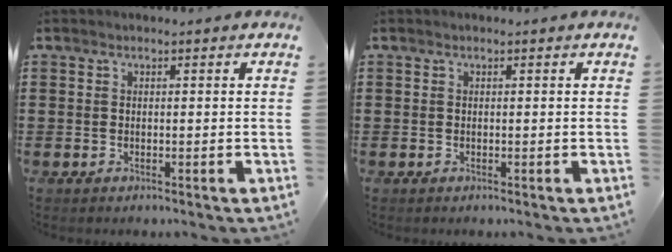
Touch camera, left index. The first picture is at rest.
{"total": 0.0}